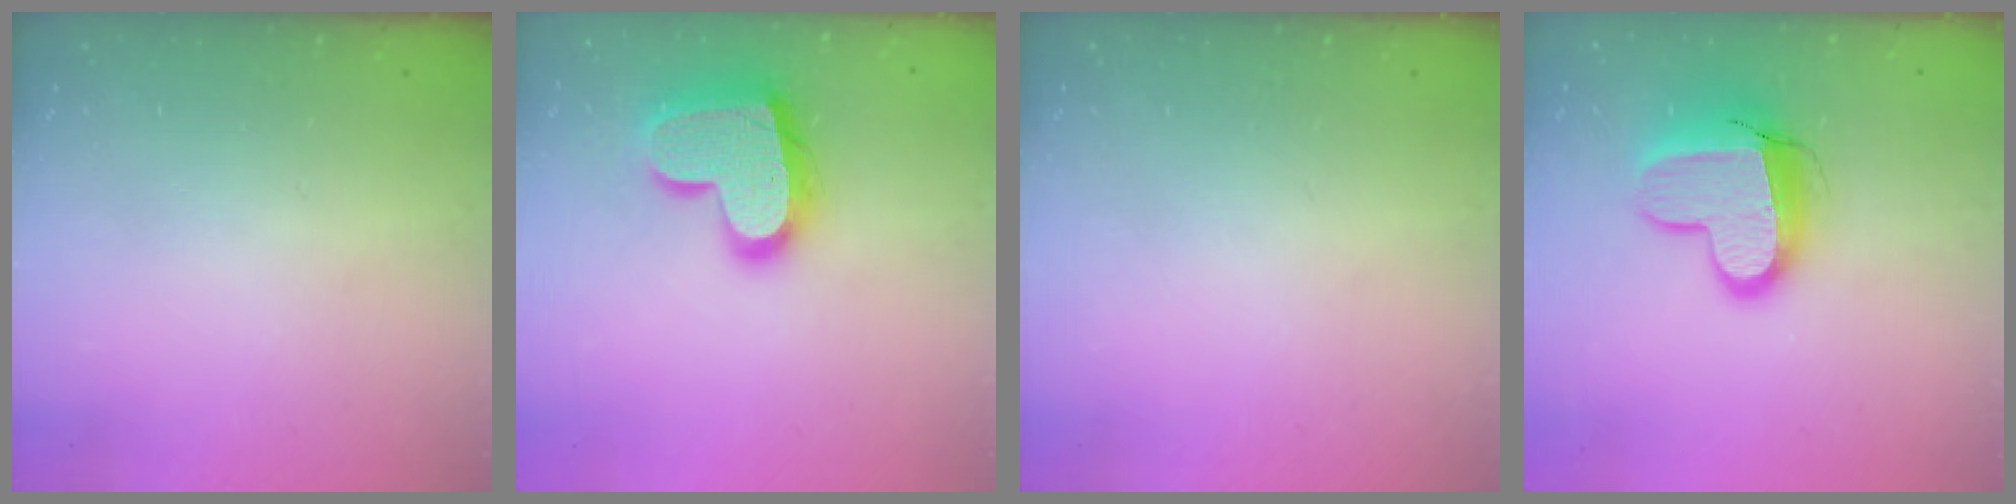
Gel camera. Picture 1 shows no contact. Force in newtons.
{"total": 19.1, "press": 19.0, "slide": 1.3}
{"total": 0.0}
{"total": 13.4, "press": 13.3, "slide": 1.3}